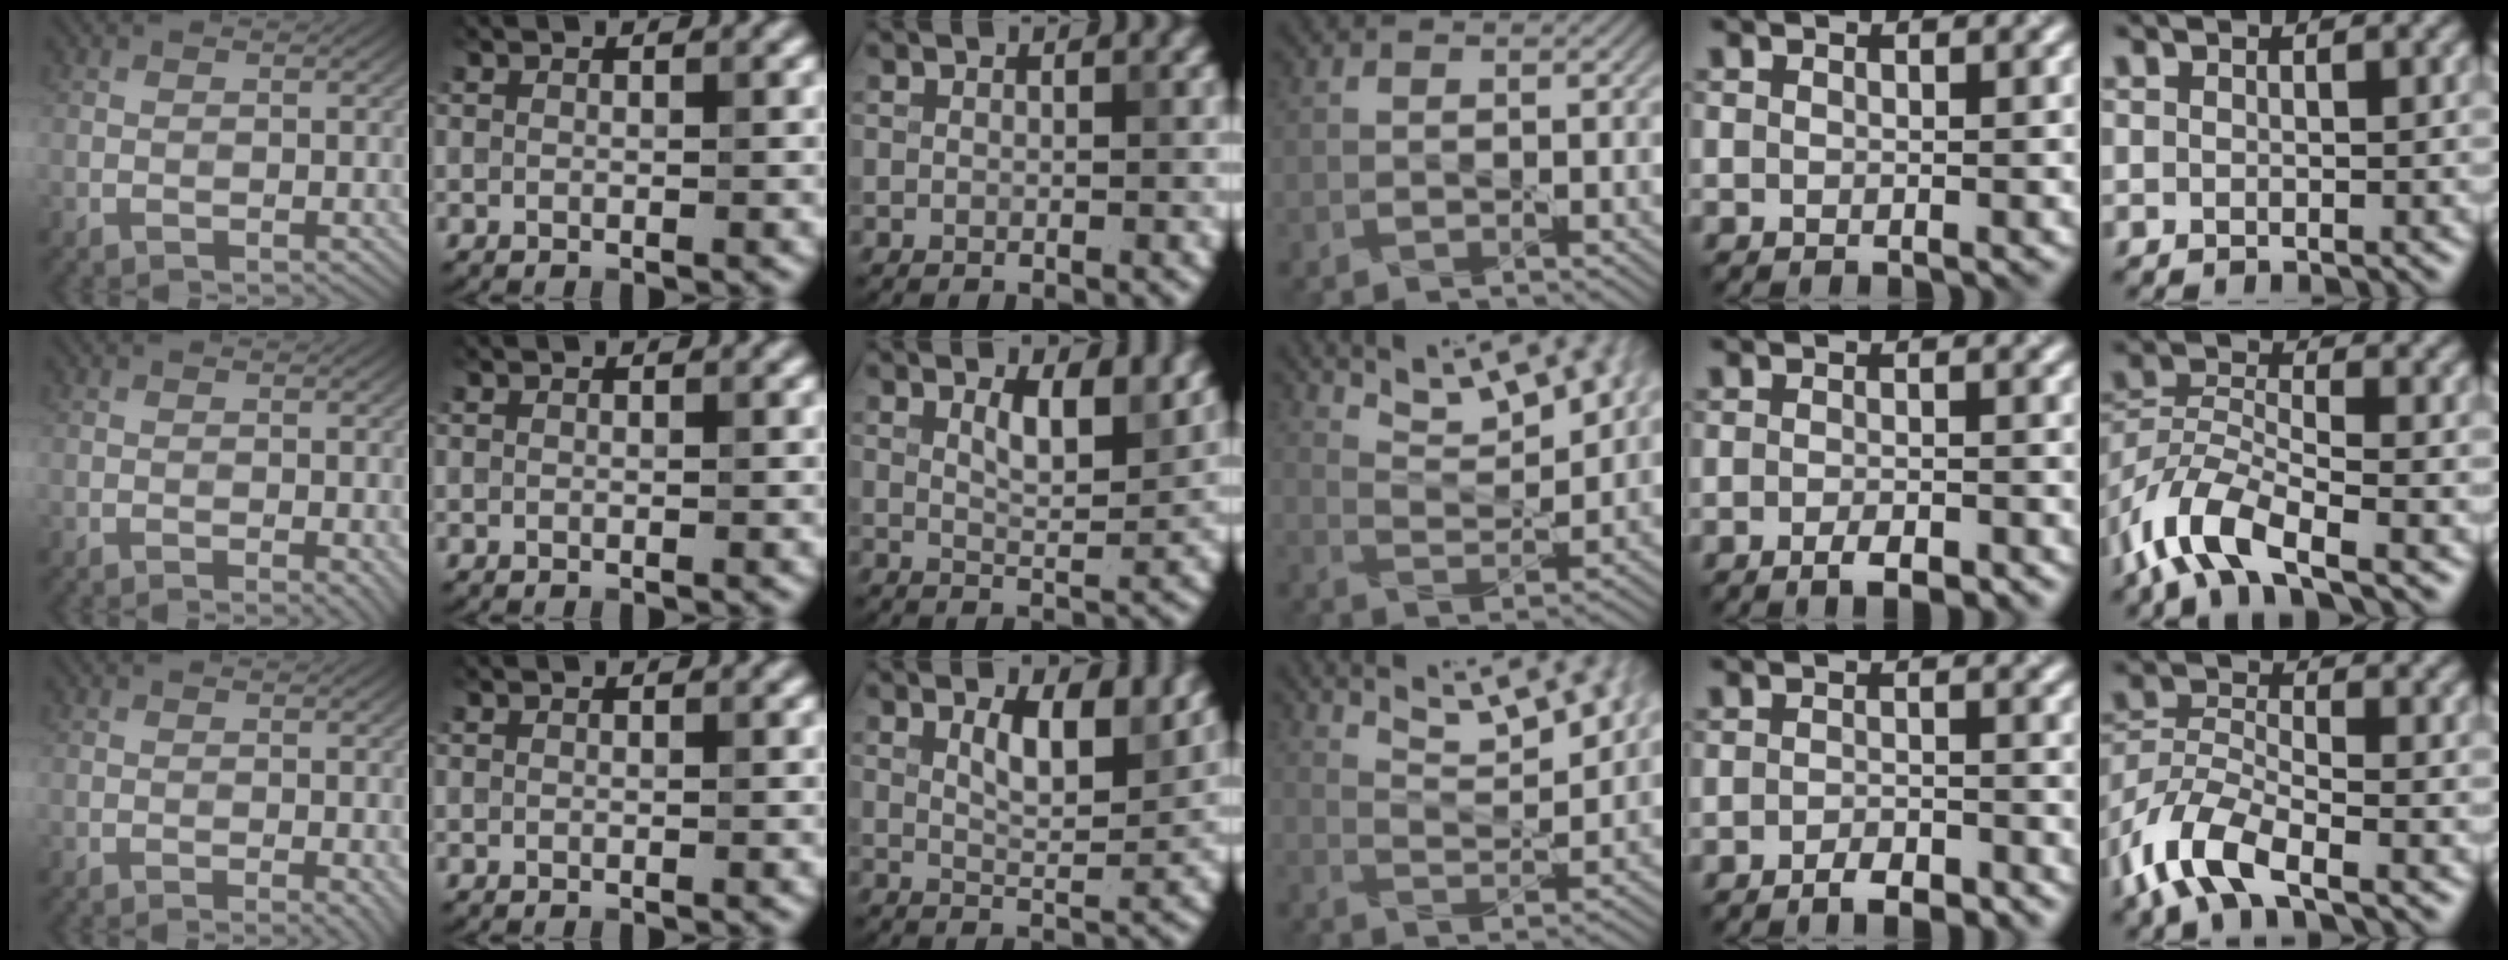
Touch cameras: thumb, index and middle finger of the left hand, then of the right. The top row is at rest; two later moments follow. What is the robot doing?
{"motion": "pour", "object": "sugar"}